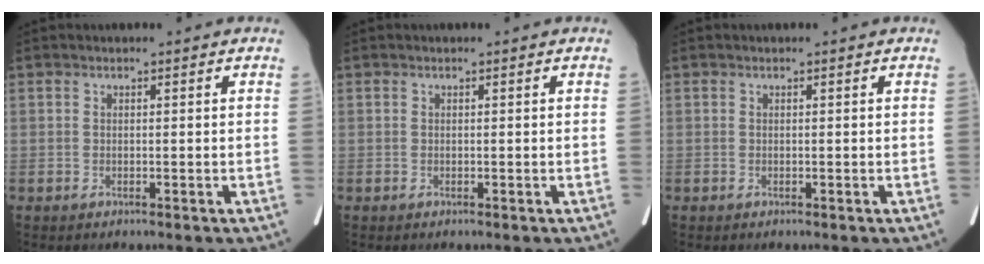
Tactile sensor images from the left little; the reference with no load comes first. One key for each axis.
{"total": 0.0}
{"total": 0.0}